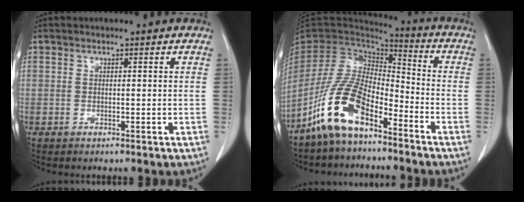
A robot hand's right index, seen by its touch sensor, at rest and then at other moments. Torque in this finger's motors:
{"motor_torque": [-0.07, -0.02, -0.01, -0.13]}